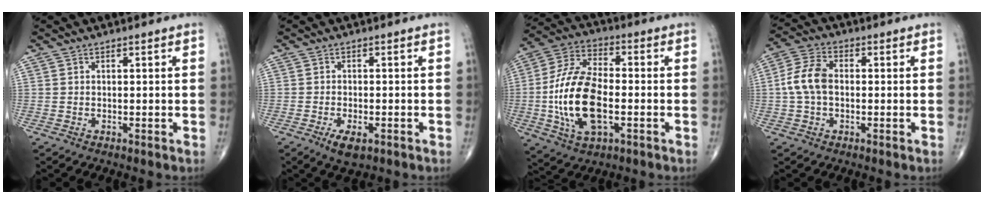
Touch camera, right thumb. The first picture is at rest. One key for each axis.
{"total": 4.1, "fx": -2.0, "fy": 1.7, "fz": 3.1, "tx": -0.055, "ty": -0.001, "tz": -0.031}
{"total": 17.5, "fx": -3.0, "fy": 8.8, "fz": 14.8, "tx": -0.298, "ty": 0.019, "tz": -0.054}
{"total": 7.5, "fx": -0.2, "fy": 4.8, "fz": 5.8, "tx": -0.120, "ty": 0.022, "tz": -0.012}